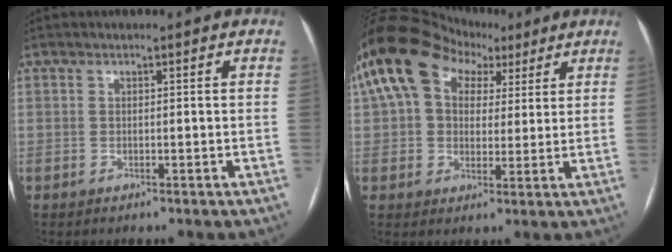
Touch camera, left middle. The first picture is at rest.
{"total": 14.9, "force": [6.7, 10.4, 8.4], "torque": [-0.180, 0.067, 0.115]}